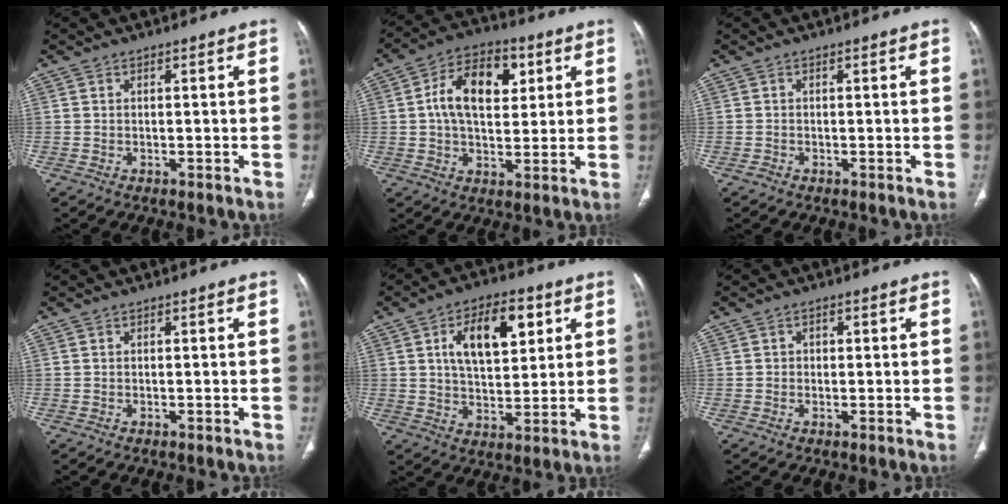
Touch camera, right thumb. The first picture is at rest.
{"total": 13.4, "force": [3.2, 8.1, 10.1], "torque": [-0.146, 0.005, 0.046]}
{"total": 0.7, "force": [-0.4, 0.5, 0.1], "torque": [-0.004, 0.001, -0.011]}
{"total": 0.0}
{"total": 13.5, "force": [4.7, 7.1, 10.5], "torque": [-0.139, -0.008, 0.080]}
{"total": 1.3, "force": [0.2, 1.1, 0.6], "torque": [-0.002, 0.003, 0.000]}